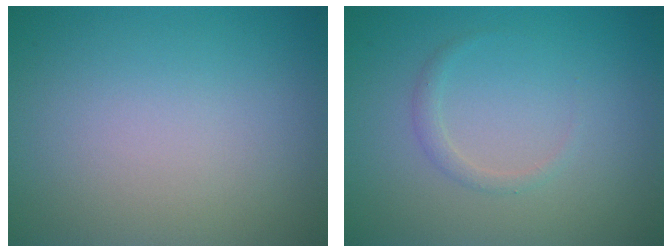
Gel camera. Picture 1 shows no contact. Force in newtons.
{"total": 1.0, "press": 1.0, "slide": 0.1}